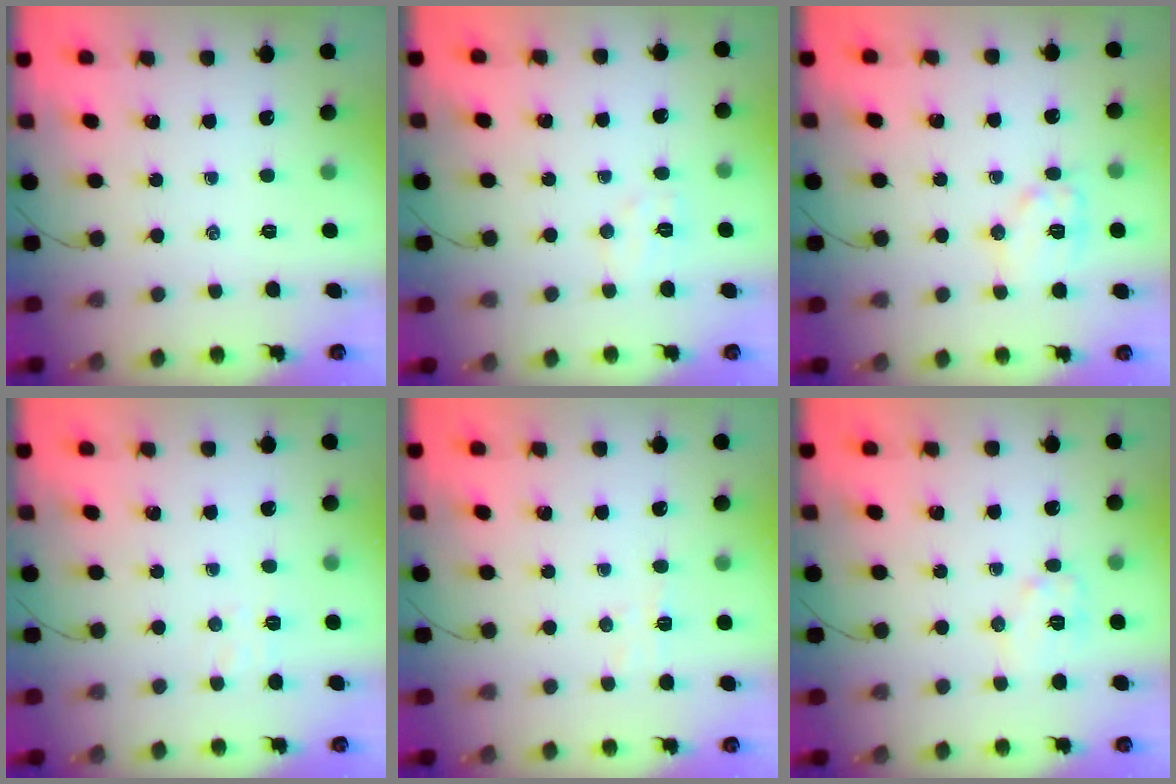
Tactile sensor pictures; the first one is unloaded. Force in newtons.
{"total": 5.0, "press": 4.9, "slide": 1.1}
{"total": 9.4, "press": 9.4, "slide": 0.4}
{"total": 4.5, "press": 4.4, "slide": 0.9}
{"total": 3.5, "press": 3.4, "slide": 1.0}
{"total": 8.1, "press": 8.1, "slide": 0.4}